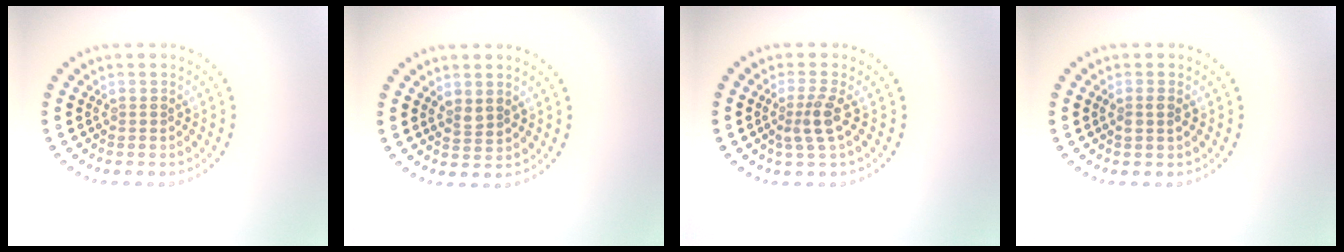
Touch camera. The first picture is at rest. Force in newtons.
{"total": 1.4, "press": 1.3, "slide": 0.5}
{"total": 2.4, "press": 1.9, "slide": 1.5}
{"total": 1.1, "press": 1.1, "slide": 0.3}